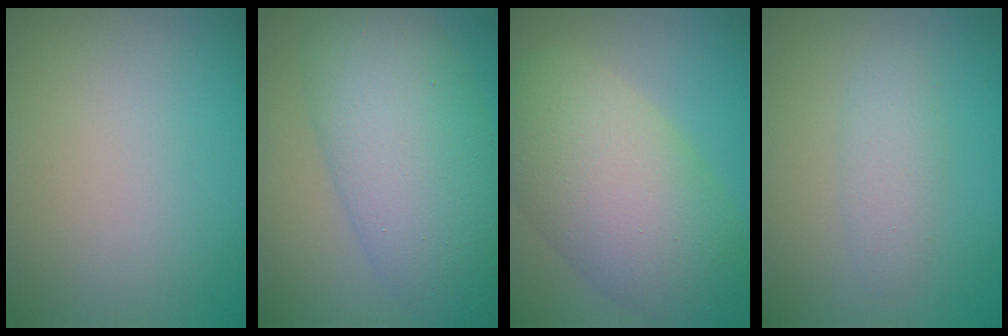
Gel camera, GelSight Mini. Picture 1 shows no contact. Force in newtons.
{"total": 10.4, "press": 10.4, "slide": 0.1}
{"total": 10.4, "press": 10.4, "slide": 0.6}
{"total": 2.0, "press": 2.0, "slide": 0.0}